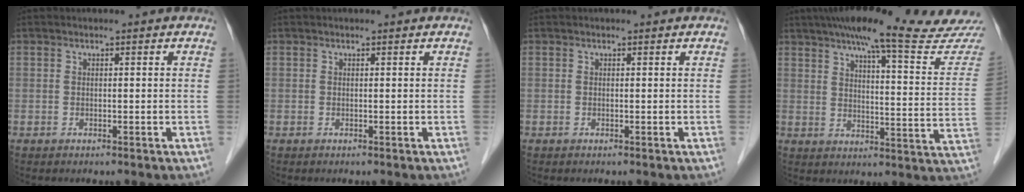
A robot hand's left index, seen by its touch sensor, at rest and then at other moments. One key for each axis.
{"total": 0.0}
{"total": 0.0}
{"total": 22.9, "fx": 20.2, "fy": 0.4, "fz": 10.8, "tx": -0.152, "ty": -0.041, "tz": 0.251}